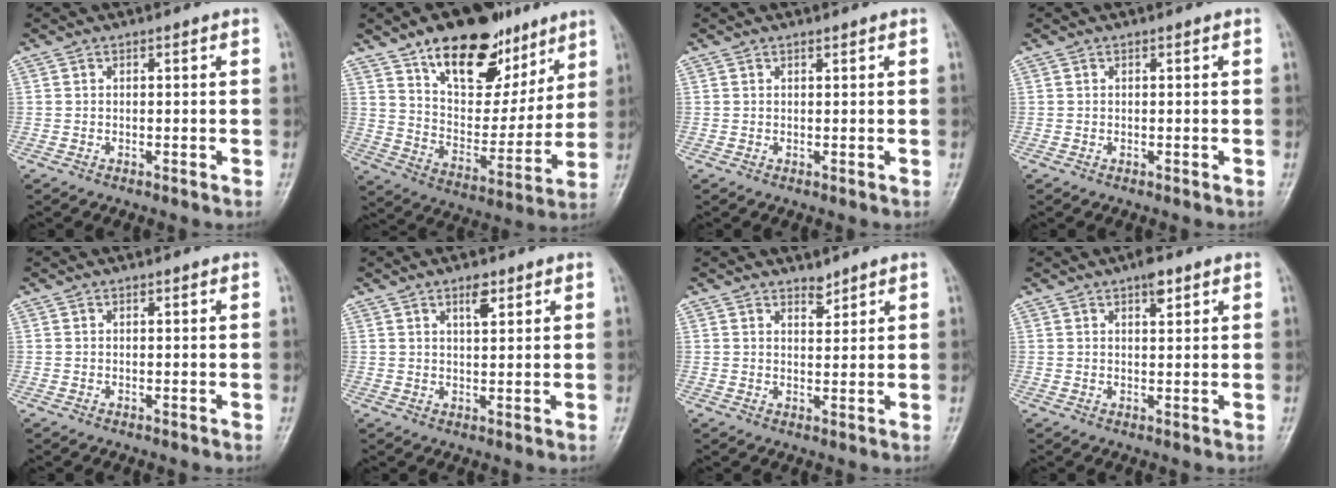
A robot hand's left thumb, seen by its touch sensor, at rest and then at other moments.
{"total": 22.2, "force": [13.7, 11.7, 13.0], "torque": [-0.145, -0.057, 0.228]}
{"total": 0.5, "force": [0.5, 0.2, 0.2], "torque": [-0.006, -0.004, 0.007]}
{"total": 0.0}
{"total": 0.0}
{"total": 3.5, "force": [2.1, 1.4, 2.4], "torque": [-0.030, -0.012, 0.035]}
{"total": 2.3, "force": [2.0, 0.9, 0.6], "torque": [0.005, -0.017, 0.032]}
{"total": 3.2, "force": [2.0, 1.2, 2.2], "torque": [-0.026, -0.007, 0.029]}